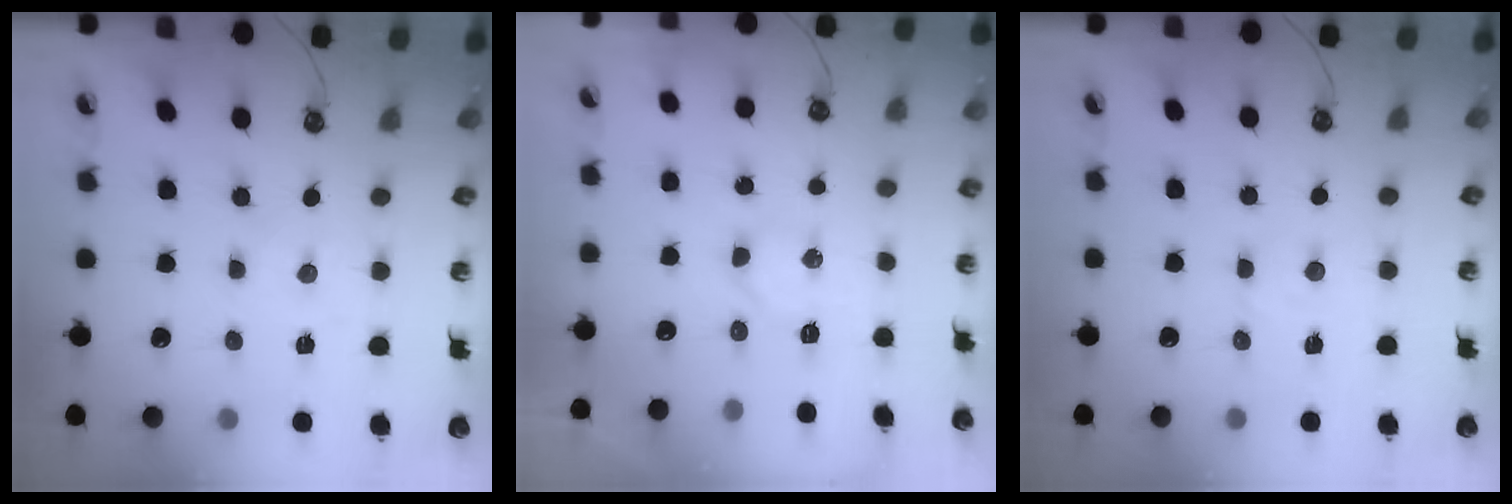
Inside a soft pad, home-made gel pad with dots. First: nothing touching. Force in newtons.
{"total": 5.0, "press": 4.9, "slide": 0.5}
{"total": 2.4, "press": 2.4, "slide": 0.4}